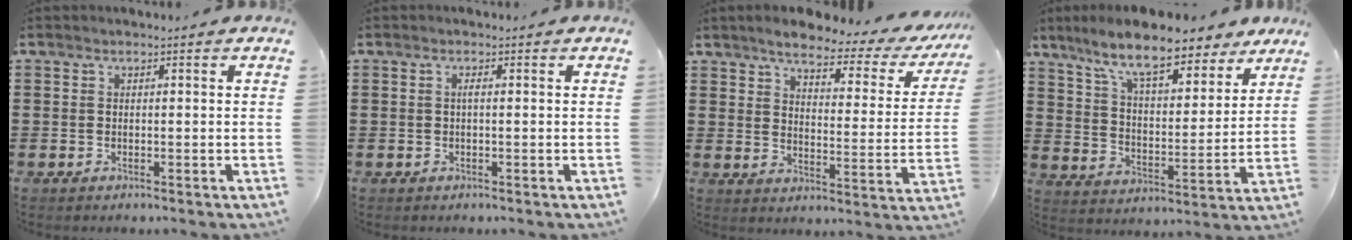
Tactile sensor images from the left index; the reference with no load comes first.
{"total": 0.8, "force": [-0.1, 0.1, 0.8], "torque": [-0.016, -0.003, -0.001]}
{"total": 5.3, "force": [4.4, 1.1, 2.8], "torque": [-0.070, -0.028, 0.067]}
{"total": 10.6, "force": [8.9, 2.0, 5.4], "torque": [-0.129, -0.038, 0.154]}